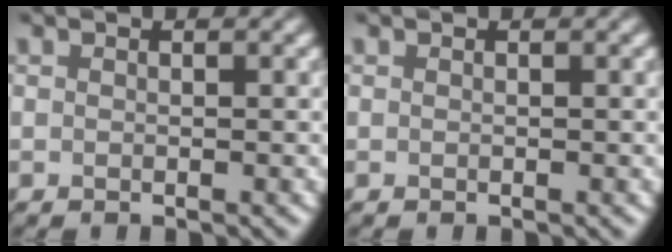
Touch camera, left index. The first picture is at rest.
{"total": 0.0}